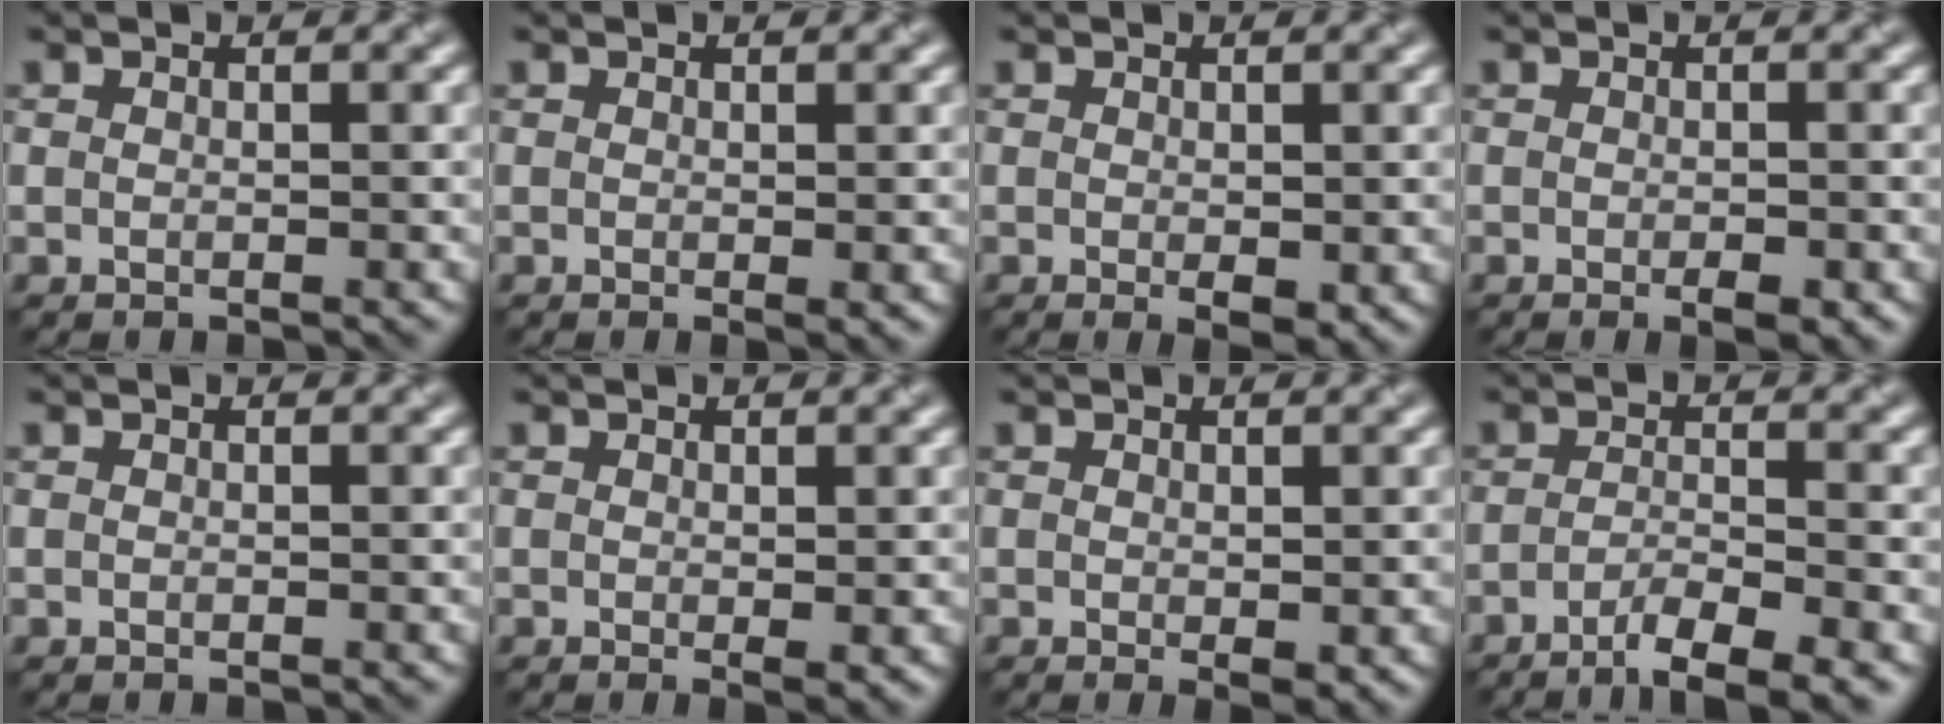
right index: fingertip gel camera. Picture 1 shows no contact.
{"total": 0.7, "force": [0.0, 0.0, 0.7], "torque": [-0.006, -0.004, -0.001]}
{"total": 1.5, "force": [-0.2, 0.6, 1.4], "torque": [-0.020, -0.008, 0.000]}
{"total": 1.7, "force": [-0.8, 0.4, 1.4], "torque": [-0.020, -0.004, -0.009]}
{"total": 0.0}
{"total": 1.0, "force": [0.0, 0.1, 1.0], "torque": [-0.012, -0.006, -0.001]}
{"total": 1.2, "force": [-0.1, 0.4, 1.1], "torque": [-0.013, -0.006, -0.001]}
{"total": 4.4, "force": [-2.7, 0.8, 3.3], "torque": [-0.053, 0.002, -0.050]}